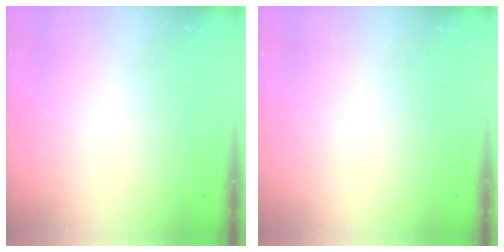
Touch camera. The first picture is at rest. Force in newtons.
{"total": 0.0}